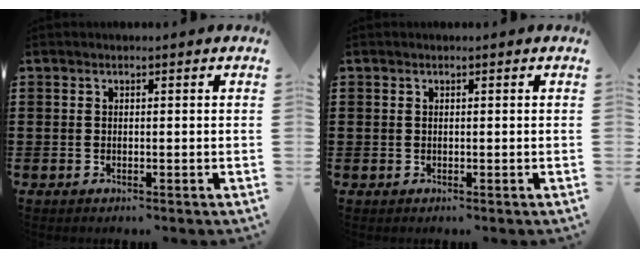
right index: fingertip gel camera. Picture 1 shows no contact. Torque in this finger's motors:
{"motor_torque": [0.45, 0.92, -0.19, -0.21]}